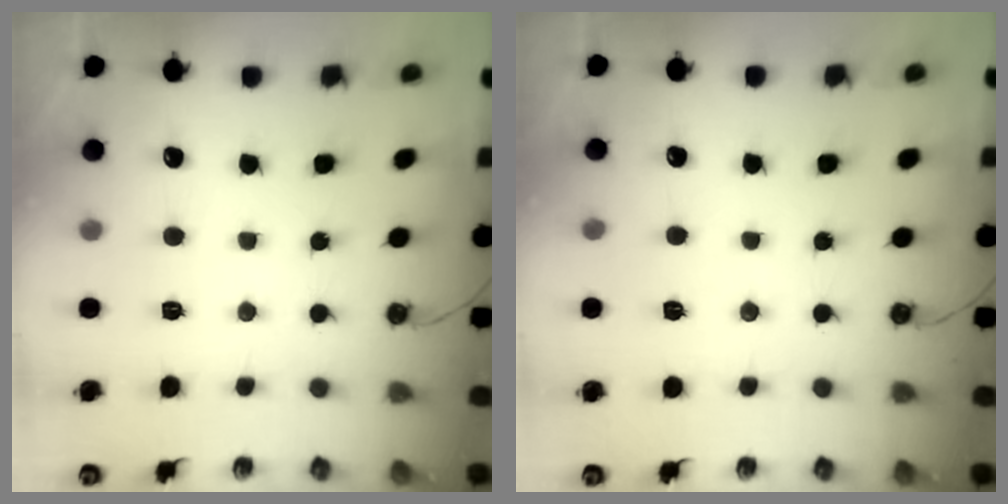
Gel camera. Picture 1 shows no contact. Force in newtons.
{"total": 5.3, "press": 3.1, "slide": 4.3}